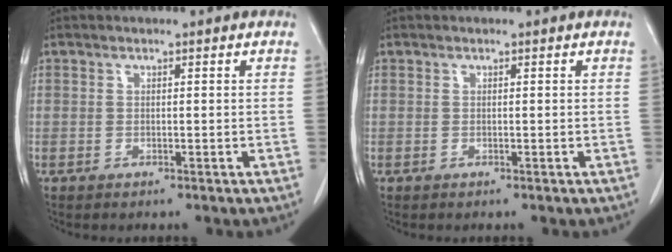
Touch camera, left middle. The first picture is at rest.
{"total": 0.0}